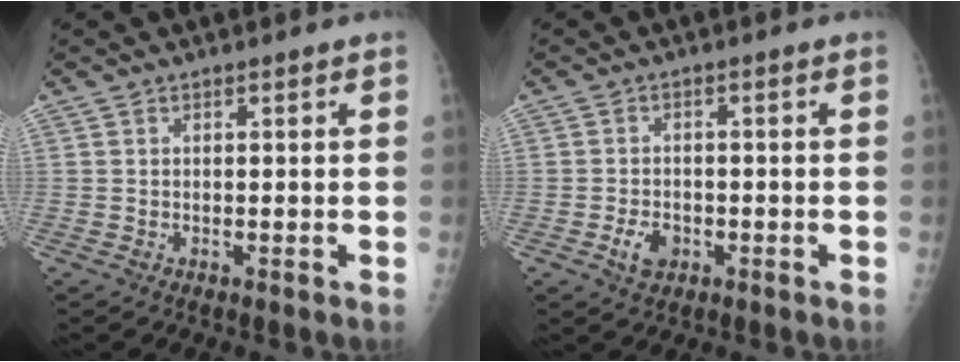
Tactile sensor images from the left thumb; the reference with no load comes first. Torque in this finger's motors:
{"motor_torque": [-0.14, 0.06, 0.17, 0.12, 0.00]}